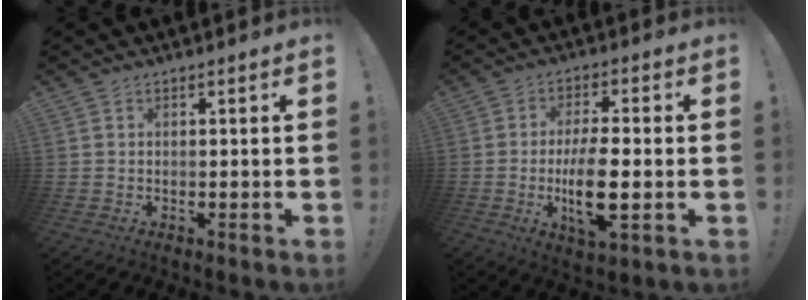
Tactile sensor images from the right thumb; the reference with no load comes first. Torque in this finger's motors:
{"motor_torque": [0.18, 0.66, 0.40, 0.30, 0.09]}